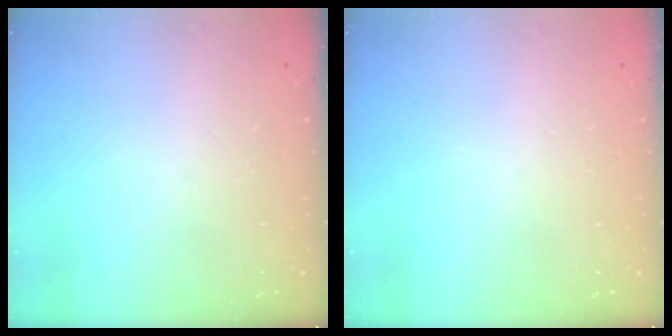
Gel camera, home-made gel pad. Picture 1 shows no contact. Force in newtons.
{"total": 0.0}